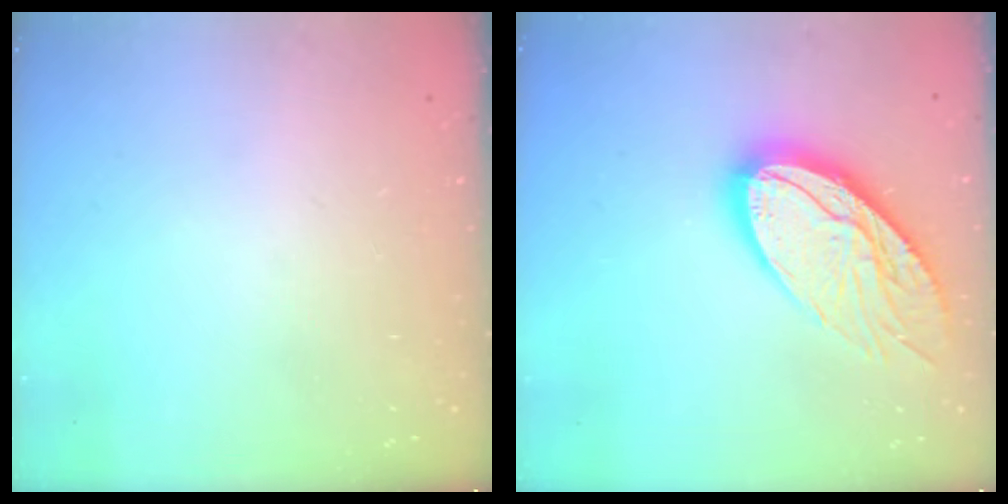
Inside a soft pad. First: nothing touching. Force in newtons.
{"total": 18.6, "press": 18.5, "slide": 1.2}